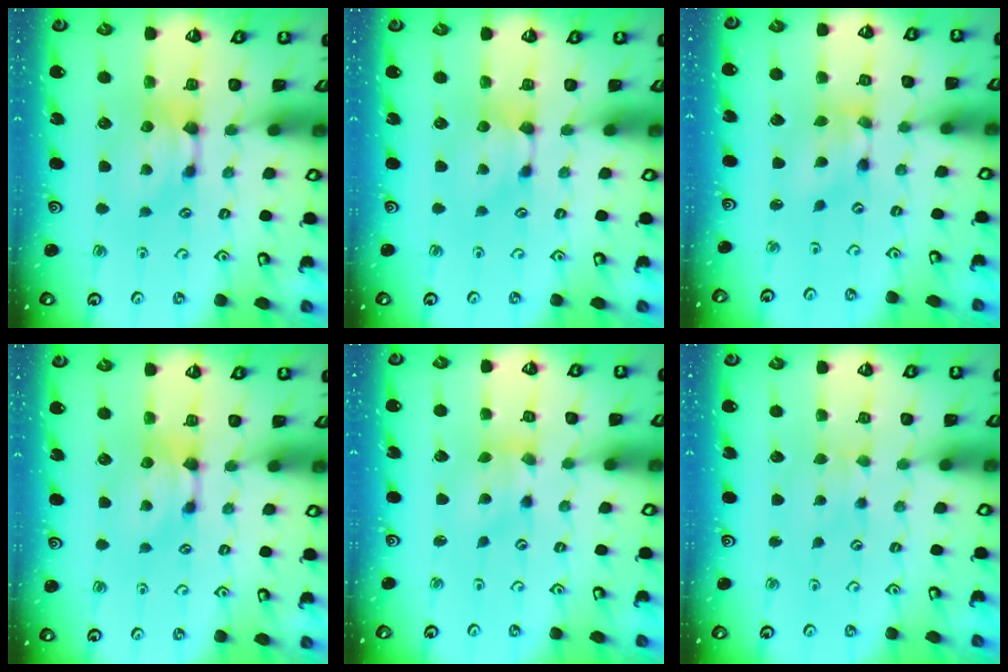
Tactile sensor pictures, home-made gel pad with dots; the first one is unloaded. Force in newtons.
{"total": 0.9, "press": 0.8, "slide": 0.3}
{"total": 2.1, "press": 1.4, "slide": 1.5}
{"total": 0.0}
{"total": 1.7, "press": 1.0, "slide": 1.3}
{"total": 2.3, "press": 2.3, "slide": 0.1}